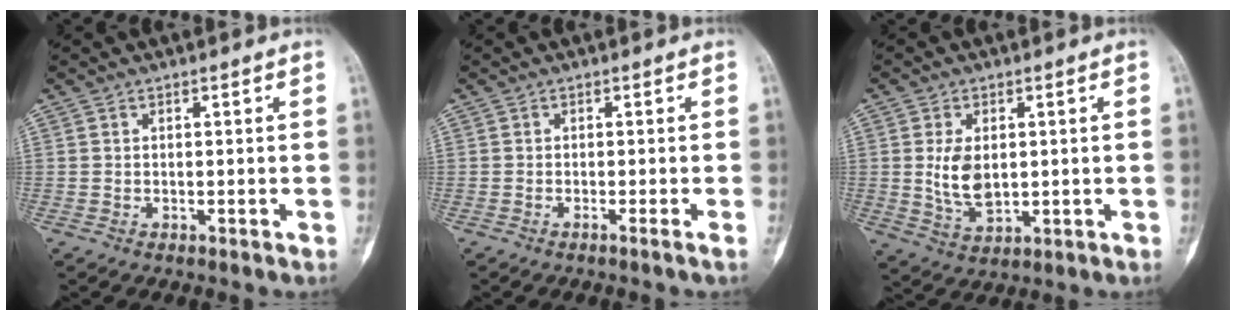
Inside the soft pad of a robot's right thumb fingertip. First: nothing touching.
{"total": 1.3, "force": [-0.8, -0.5, 0.9], "torque": [-0.007, 0.005, -0.015]}
{"total": 7.1, "force": [0.7, 4.4, 5.6], "torque": [-0.096, -0.011, 0.025]}